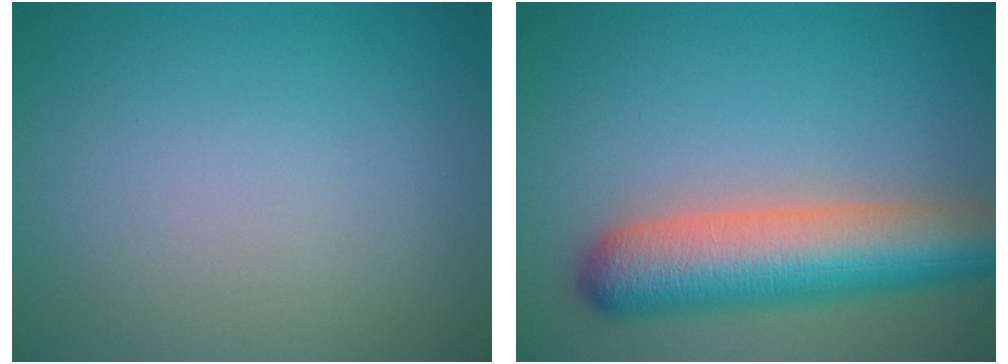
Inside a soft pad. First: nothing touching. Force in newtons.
{"total": 8.6, "press": 8.6, "slide": 0.3}